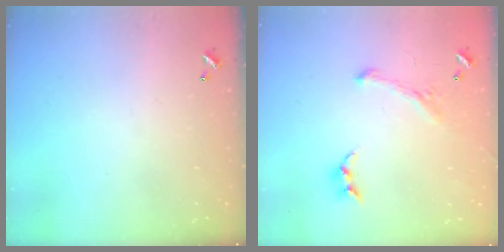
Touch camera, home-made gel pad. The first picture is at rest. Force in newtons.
{"total": 1.1, "press": 0.6, "slide": 1.0}